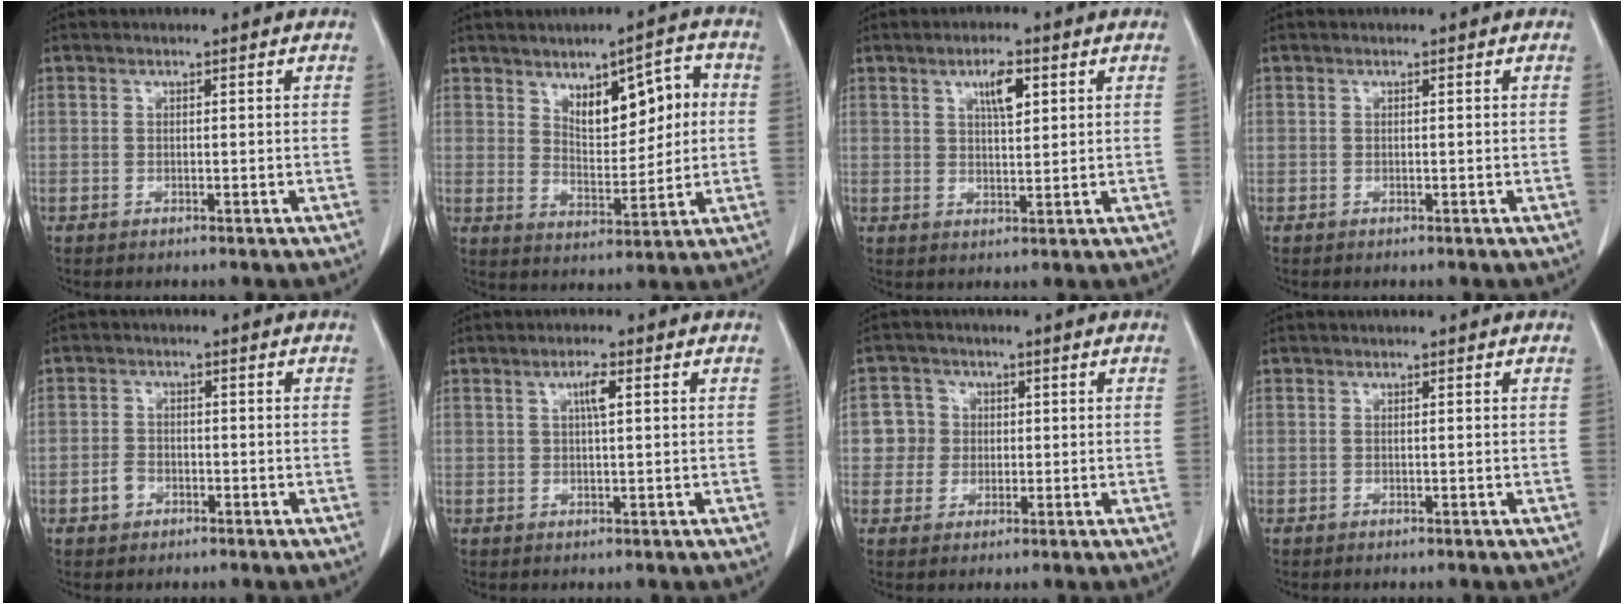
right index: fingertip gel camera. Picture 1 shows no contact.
{"total": 9.3, "force": [2.8, 3.8, 8.1], "torque": [-0.111, 0.018, 0.051]}
{"total": 4.4, "force": [2.0, 1.1, 3.7], "torque": [-0.067, -0.001, 0.036]}
{"total": 0.0}
{"total": 2.4, "force": [-1.3, 1.7, 1.1], "torque": [-0.019, 0.005, -0.020]}
{"total": 2.5, "force": [0.9, 0.2, 2.3], "torque": [-0.046, 0.002, 0.015]}
{"total": 4.4, "force": [0.4, 4.4, 0.4], "torque": [0.005, 0.016, 0.011]}
{"total": 0.0}